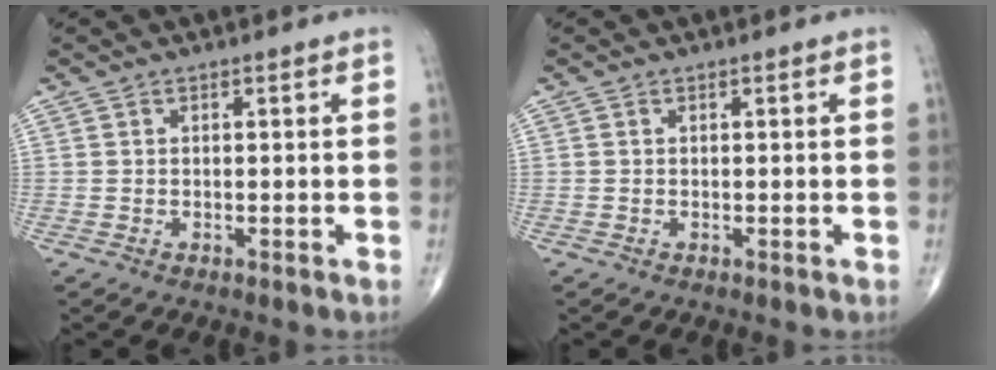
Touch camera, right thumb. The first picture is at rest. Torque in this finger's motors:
{"motor_torque": [-0.48, 0.32, 0.04, 0.07, -0.03]}